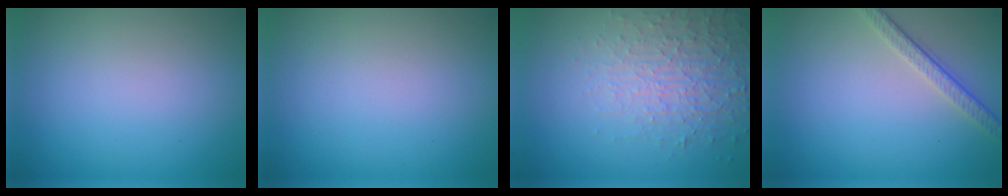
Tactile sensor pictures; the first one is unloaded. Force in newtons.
{"total": 0.0}
{"total": 5.1, "press": 3.4, "slide": 3.7}
{"total": 2.6, "press": 2.0, "slide": 1.7}